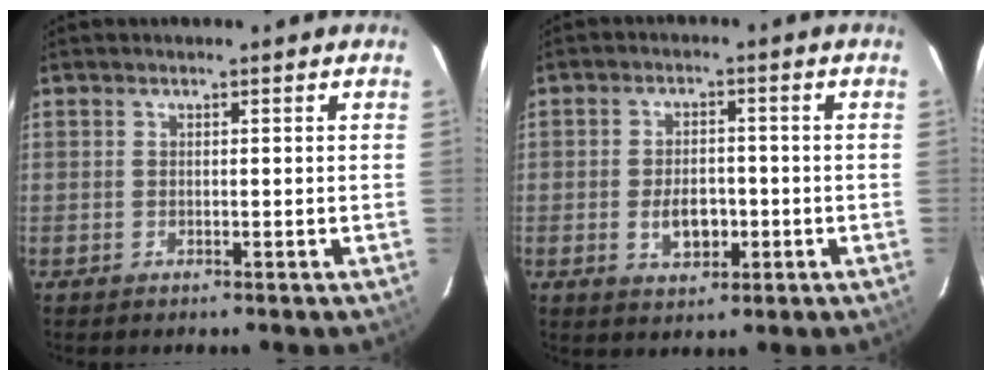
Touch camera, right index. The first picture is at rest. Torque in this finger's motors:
{"motor_torque": [0.08, 0.02, 0.31, 0.02]}